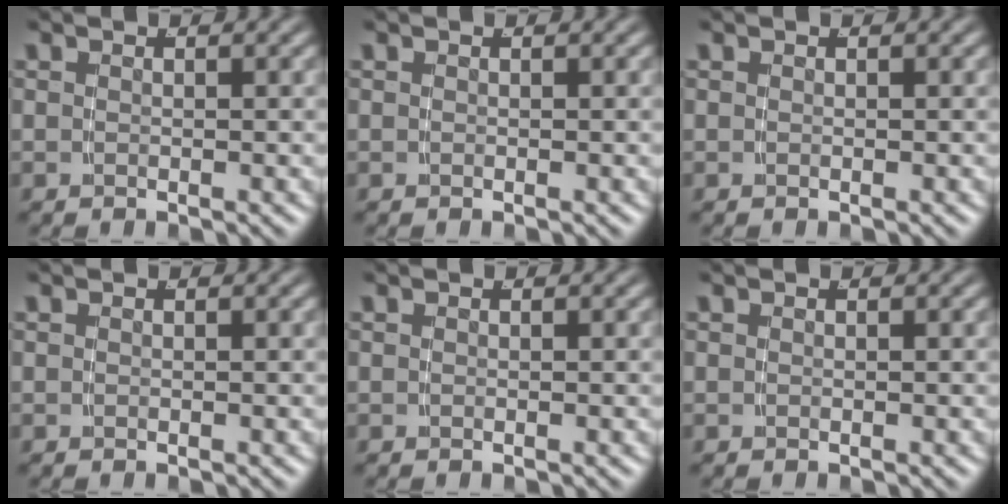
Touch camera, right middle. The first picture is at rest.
{"total": 0.0}
{"total": 0.0}
{"total": 0.0}
{"total": 0.0}
{"total": 0.0}